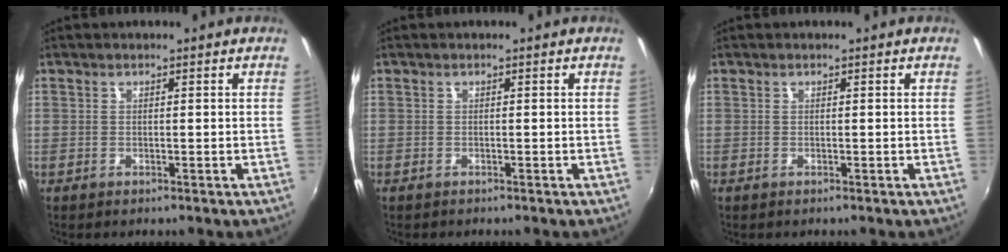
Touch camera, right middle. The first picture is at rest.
{"total": 0.0}
{"total": 0.0}